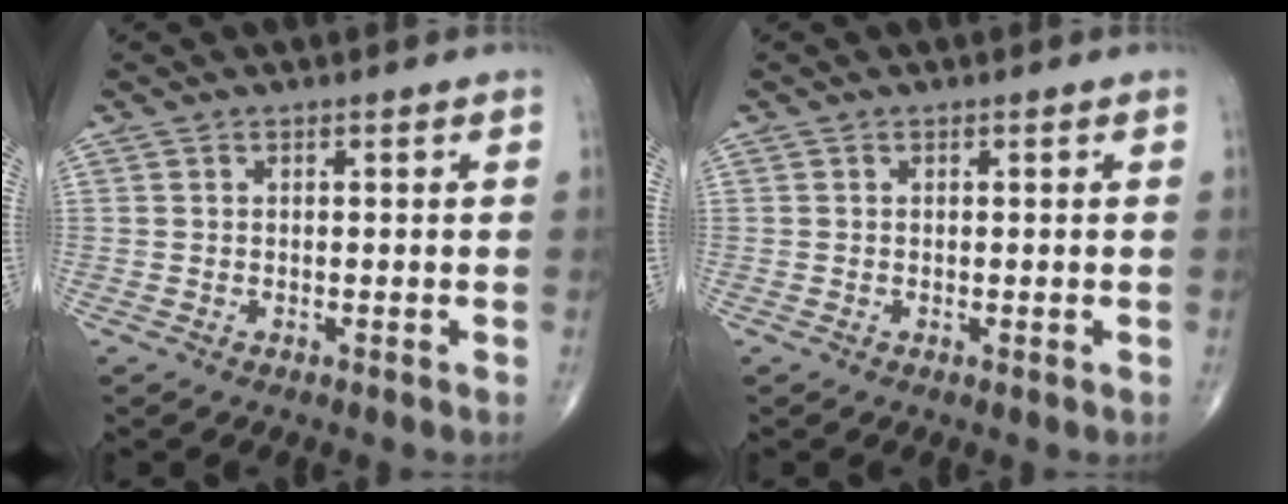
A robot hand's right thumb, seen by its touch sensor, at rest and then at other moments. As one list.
[{"total": 0.0}]